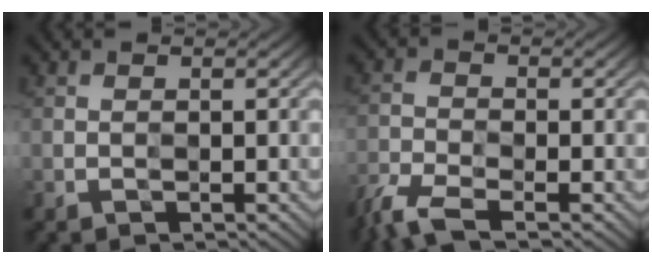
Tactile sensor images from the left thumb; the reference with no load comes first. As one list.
[{"total": 5.7, "force": [-4.4, 1.4, 3.2], "torque": [-0.078, -0.015, -0.095]}]